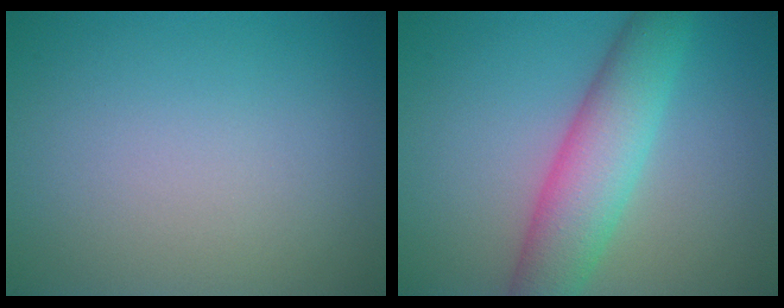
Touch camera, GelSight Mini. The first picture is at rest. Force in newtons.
{"total": 6.5, "press": 6.5, "slide": 0.2}